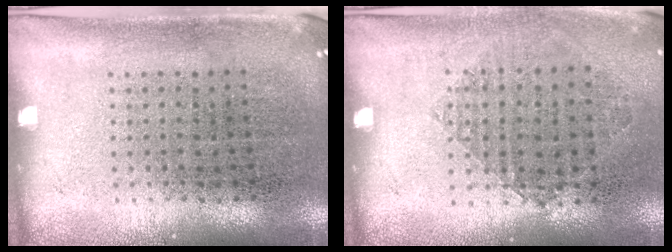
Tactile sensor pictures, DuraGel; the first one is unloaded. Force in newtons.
{"total": 0.9, "press": 0.8, "slide": 0.4}